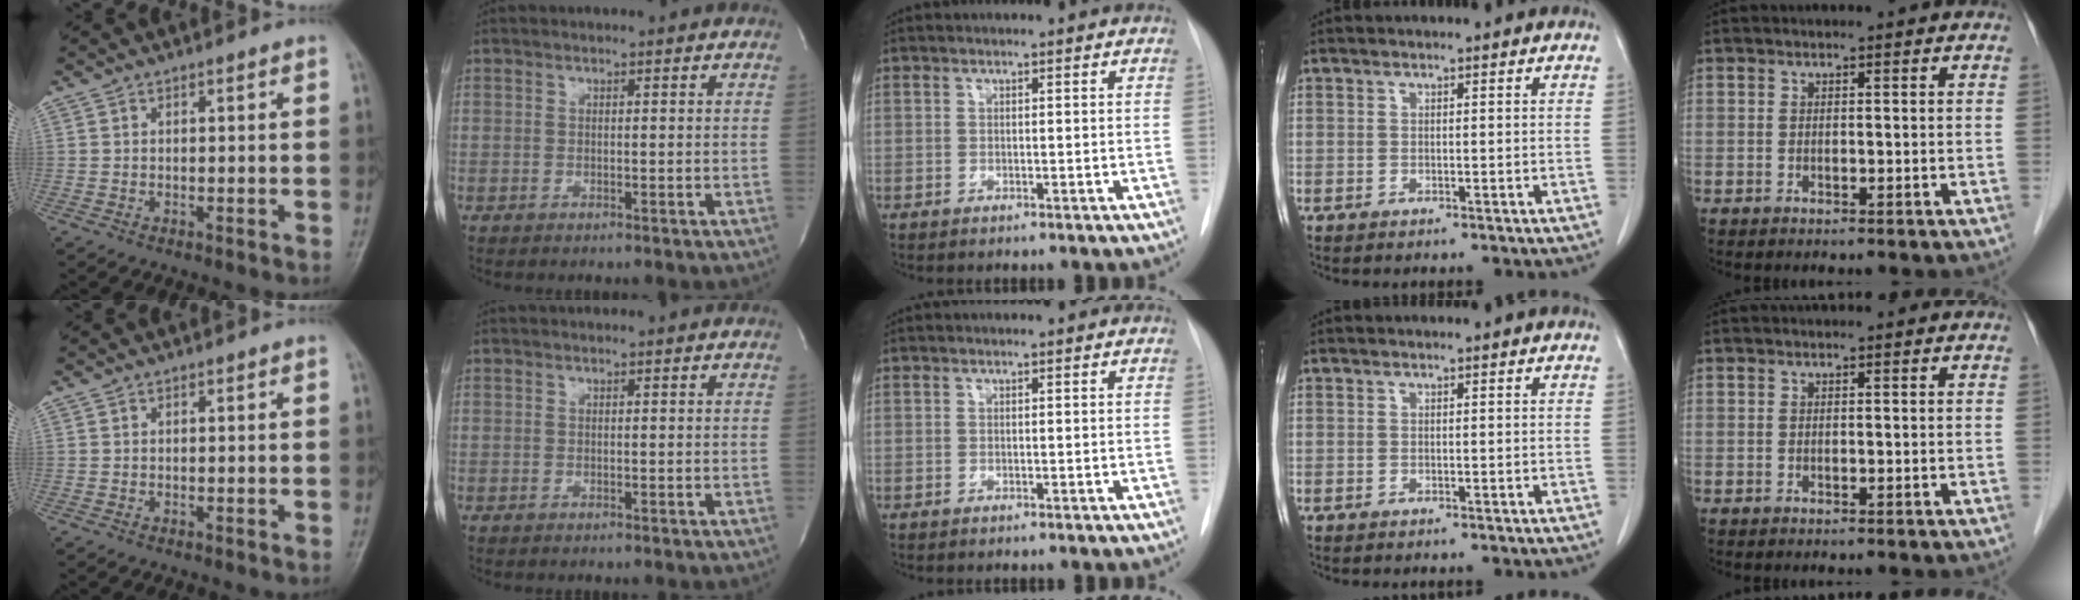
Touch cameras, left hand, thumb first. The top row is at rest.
{}